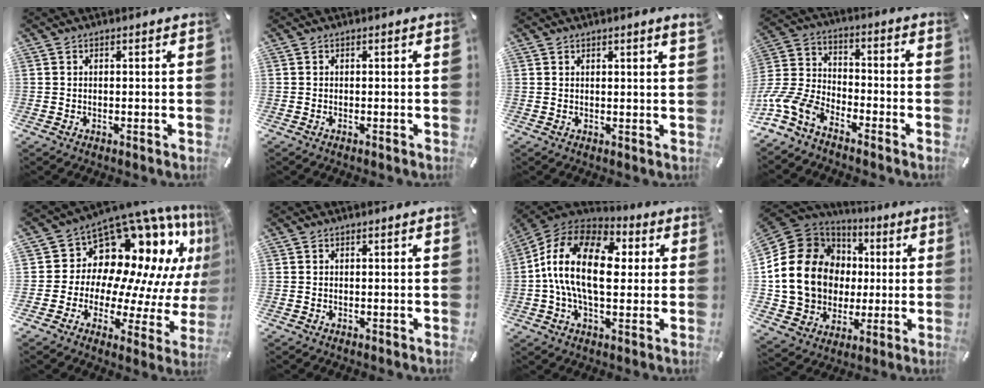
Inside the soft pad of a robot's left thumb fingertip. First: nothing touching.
{"total": 0.0}
{"total": 1.4, "force": [1.0, -0.1, 1.0], "torque": [-0.021, -0.003, 0.017]}
{"total": 11.0, "force": [-8.1, 6.0, 4.5], "torque": [-0.107, 0.029, -0.158]}
{"total": 15.1, "force": [10.4, 9.3, 5.9], "torque": [-0.073, -0.128, 0.183]}
{"total": 0.0}
{"total": 19.0, "force": [0.6, 11.4, 15.1], "torque": [-0.304, 0.008, 0.004]}
{"total": 20.5, "force": [1.8, 17.8, 9.9], "torque": [-0.205, -0.013, 0.052]}